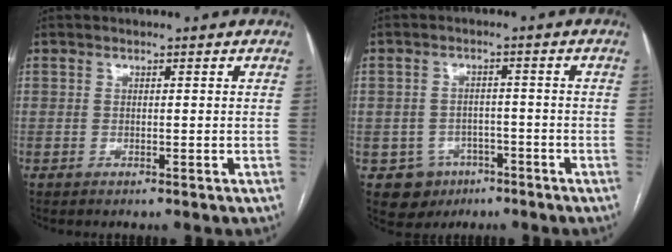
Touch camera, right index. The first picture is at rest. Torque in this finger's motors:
{"motor_torque": [-0.42, -0.26, -1.05, -0.21]}